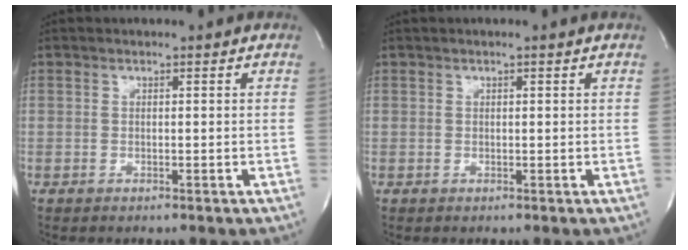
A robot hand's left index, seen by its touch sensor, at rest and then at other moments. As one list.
[{"total": 0.0}]